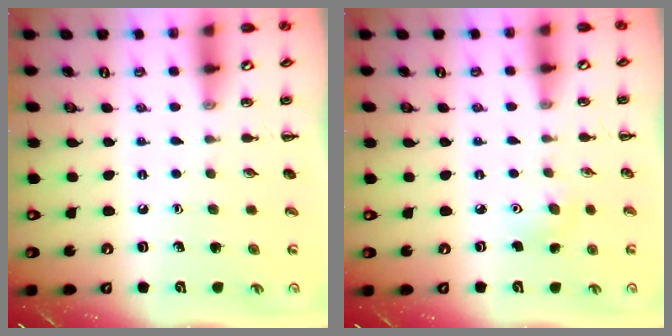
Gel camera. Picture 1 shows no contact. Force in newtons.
{"total": 4.5, "press": 4.5, "slide": 0.7}